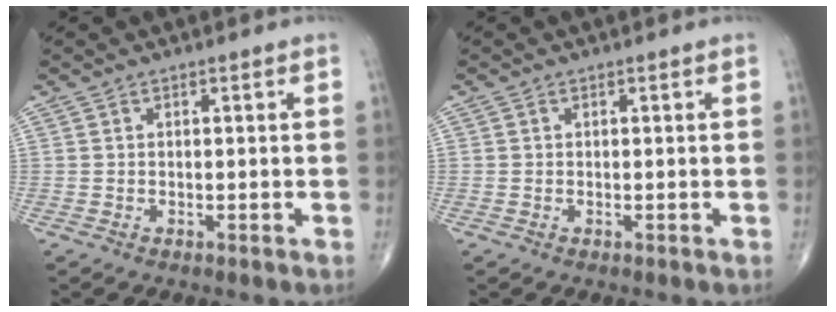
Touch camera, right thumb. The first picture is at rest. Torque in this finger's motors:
{"motor_torque": [-0.01, -0.15, -0.17, -0.11, -0.04]}